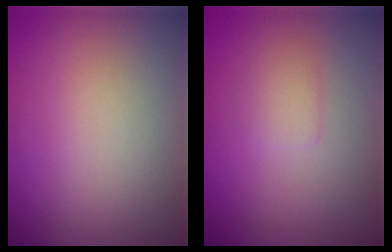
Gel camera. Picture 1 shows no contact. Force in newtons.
{"total": 1.3, "press": 1.3, "slide": 0.1}